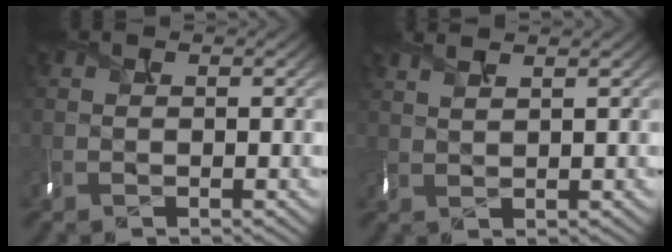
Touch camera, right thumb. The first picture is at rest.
{"total": 2.4, "force": [1.8, 0.7, 1.4], "torque": [-0.017, 0.008, 0.026]}